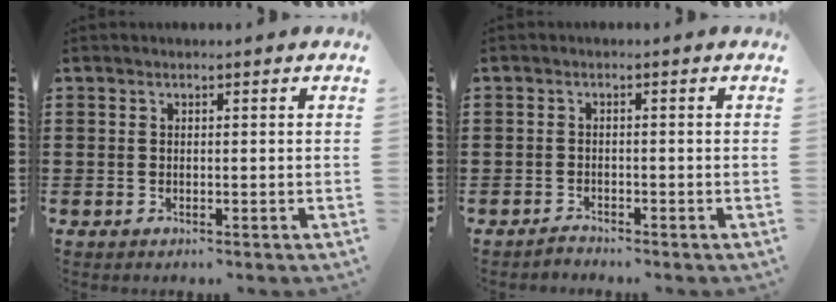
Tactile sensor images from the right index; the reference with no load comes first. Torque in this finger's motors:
{"motor_torque": [-1.87, 0.27, -1.05, -0.21]}